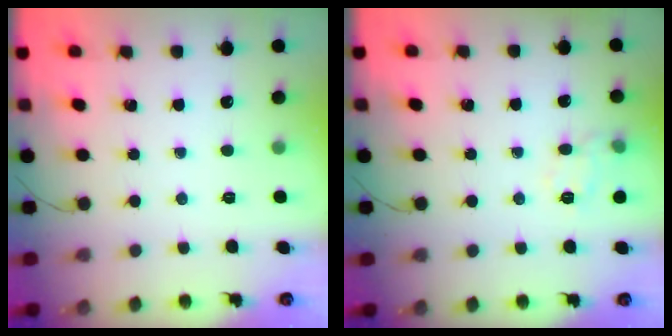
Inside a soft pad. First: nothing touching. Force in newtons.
{"total": 8.4, "press": 8.3, "slide": 0.9}